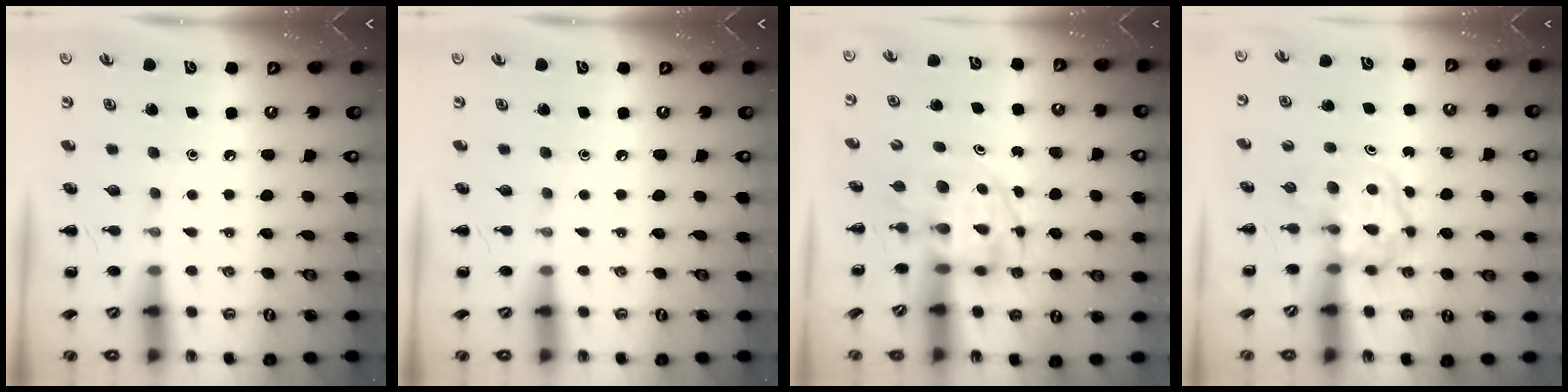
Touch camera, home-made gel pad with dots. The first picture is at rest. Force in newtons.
{"total": 0.0}
{"total": 3.6, "press": 3.5, "slide": 0.6}
{"total": 3.7, "press": 3.7, "slide": 0.4}